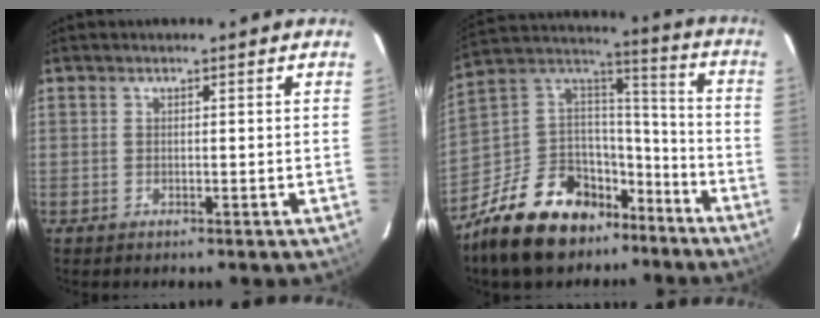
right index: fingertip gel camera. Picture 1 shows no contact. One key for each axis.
{"total": 22.7, "fx": -14.8, "fy": 13.1, "fz": 11.1, "tx": -0.244, "ty": 0.046, "tz": -0.230}